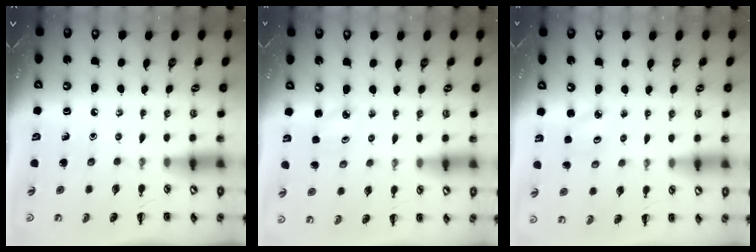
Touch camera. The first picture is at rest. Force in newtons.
{"total": 1.9, "press": 1.9, "slide": 0.4}
{"total": 2.5, "press": 2.4, "slide": 0.5}